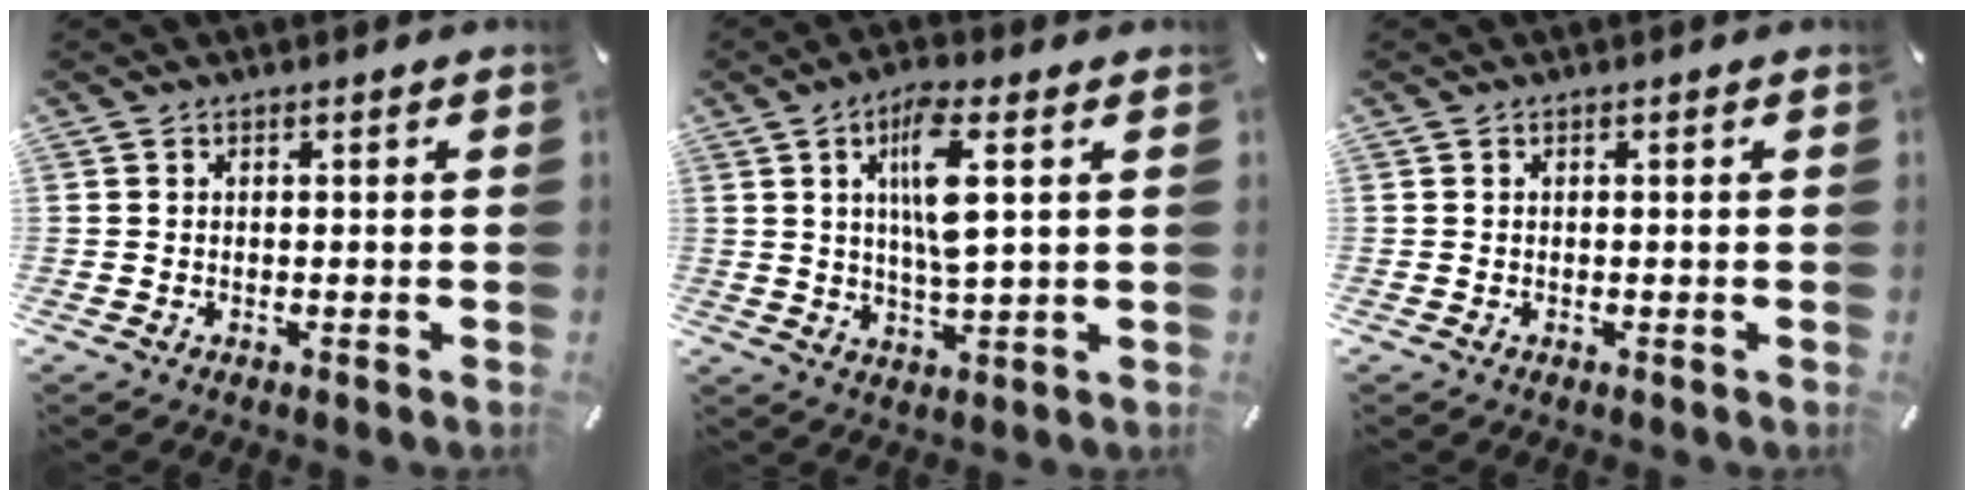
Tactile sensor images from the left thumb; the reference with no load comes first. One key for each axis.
{"total": 10.3, "fx": 3.2, "fy": 2.5, "fz": 9.5, "tx": -0.178, "ty": -0.005, "tz": 0.047}
{"total": 0.0}